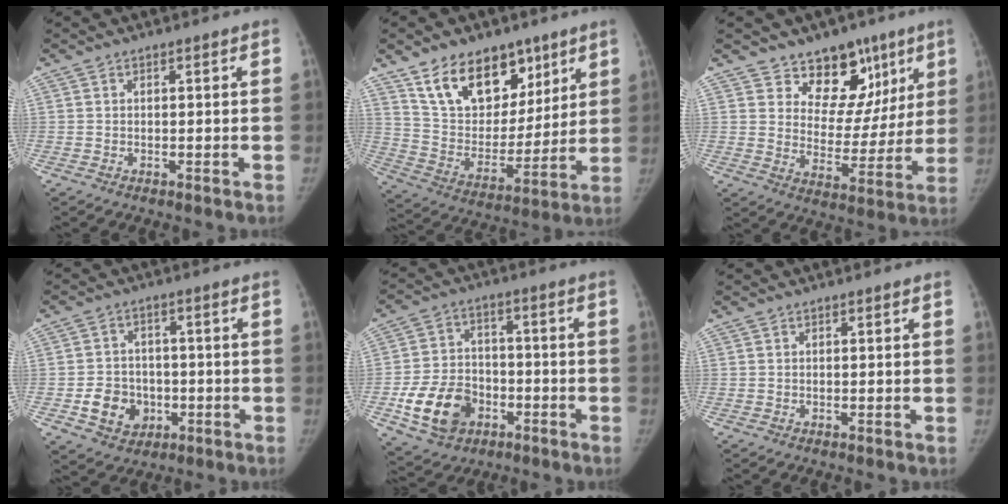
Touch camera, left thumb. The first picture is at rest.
{"total": 18.8, "force": [11.6, 11.5, 9.2], "torque": [-0.100, -0.059, 0.210]}
{"total": 14.0, "force": [8.9, 9.3, 5.4], "torque": [-0.004, -0.039, 0.137]}
{"total": 8.5, "force": [-2.3, 7.3, 3.8], "torque": [-0.035, 0.012, -0.031]}
{"total": 13.0, "force": [-4.9, 9.7, 7.1], "torque": [-0.105, 0.021, -0.080]}
{"total": 0.0}